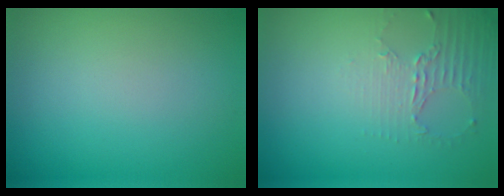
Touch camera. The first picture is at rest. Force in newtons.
{"total": 2.0, "press": 1.5, "slide": 1.4}